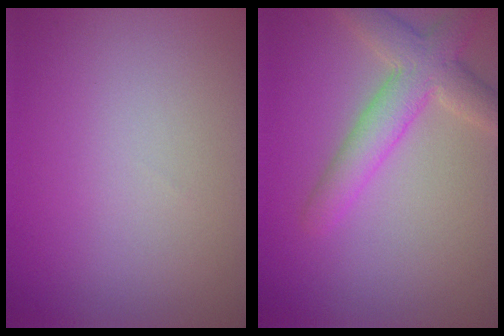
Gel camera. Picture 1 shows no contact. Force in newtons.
{"total": 4.7, "press": 4.7, "slide": 0.4}